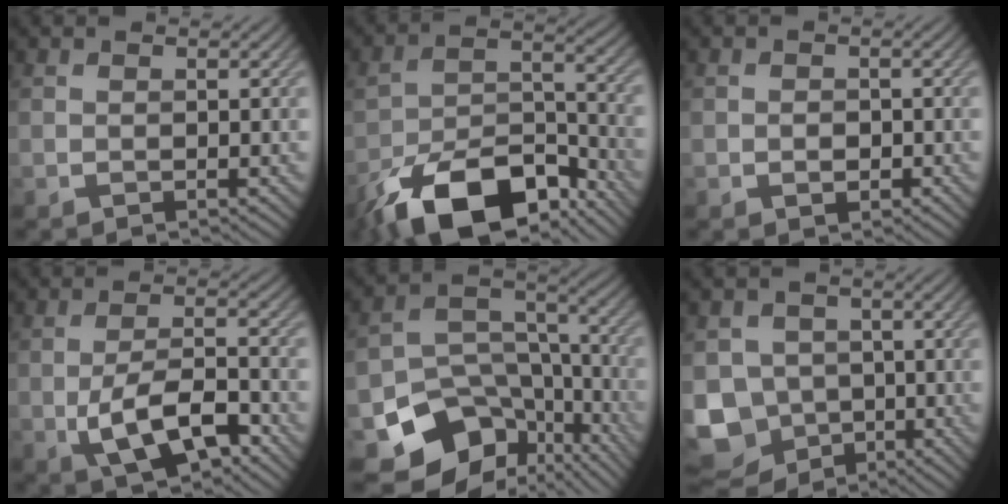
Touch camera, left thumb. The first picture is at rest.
{"total": 15.5, "force": [-10.9, 6.3, 9.0], "torque": [-0.170, -0.015, -0.194]}
{"total": 1.6, "force": [-0.5, 1.2, 0.8], "torque": [-0.012, -0.006, -0.009]}
{"total": 8.3, "force": [-3.2, 3.8, 6.6], "torque": [-0.125, -0.004, -0.058]}
{"total": 12.9, "force": [-6.9, 9.2, 5.7], "torque": [-0.121, -0.037, -0.106]}
{"total": 11.5, "force": [-3.5, 10.2, 3.9], "torque": [-0.123, -0.037, -0.082]}